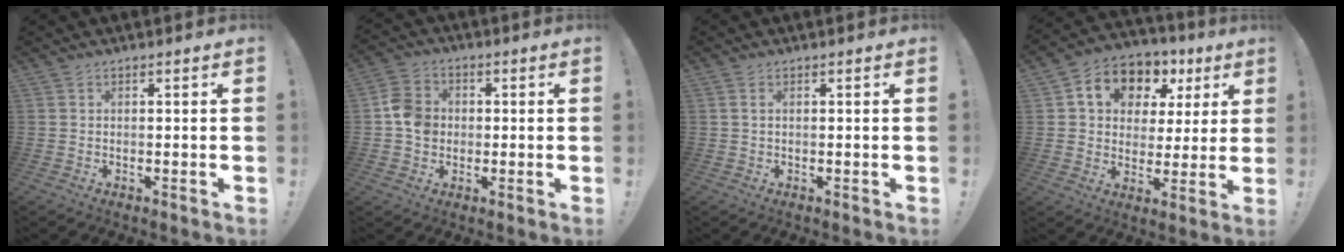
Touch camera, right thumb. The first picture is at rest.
{"total": 8.5, "force": [-0.4, 7.4, 4.2], "torque": [-0.070, 0.018, -0.004]}
{"total": 1.0, "force": [0.4, 0.4, 0.8], "torque": [-0.023, 0.004, 0.008]}
{"total": 11.7, "force": [5.4, 8.8, 5.6], "torque": [-0.093, -0.027, 0.099]}